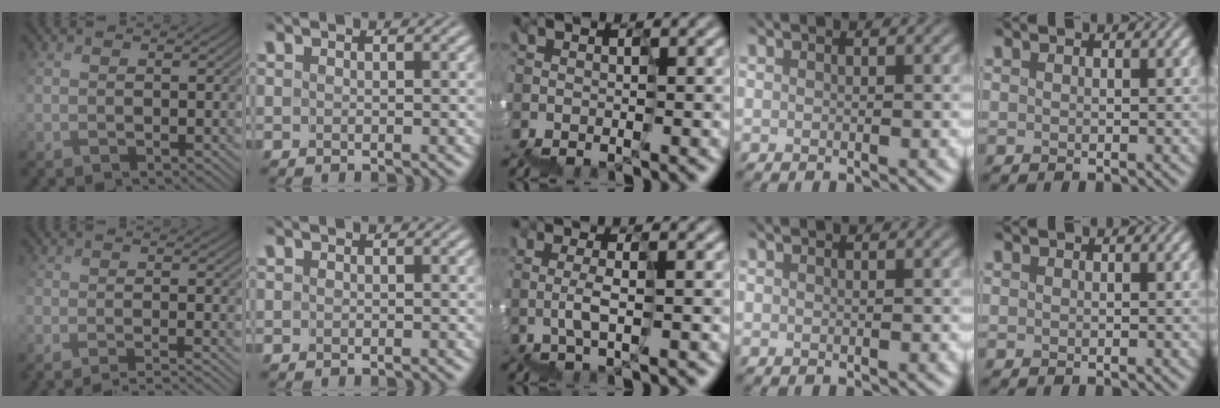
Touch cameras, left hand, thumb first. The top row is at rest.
{"thumb": {"total": 5.0, "force": [-4.4, 0.6, 2.4], "torque": [-0.034, 0.007, -0.071]}, "middle": {"total": 1.1, "force": [0.9, -0.2, 0.5], "torque": [-0.007, 0.009, 0.019]}}